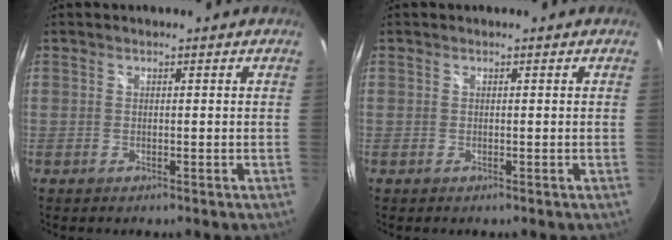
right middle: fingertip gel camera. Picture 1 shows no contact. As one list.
[{"total": 0.0}]